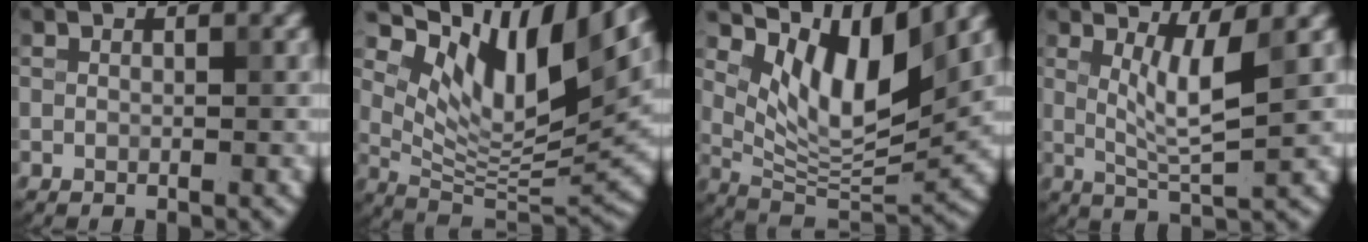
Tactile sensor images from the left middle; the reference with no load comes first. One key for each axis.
{"total": 11.6, "fx": 6.2, "fy": 4.2, "fz": 8.8, "tx": -0.143, "ty": -0.007, "tz": 0.125}
{"total": 8.7, "fx": 4.5, "fy": 3.4, "fz": 6.7, "tx": -0.114, "ty": -0.016, "tz": 0.086}
{"total": 4.1, "fx": 1.3, "fy": 0.8, "fz": 3.8, "tx": -0.071, "ty": -0.012, "tz": 0.029}